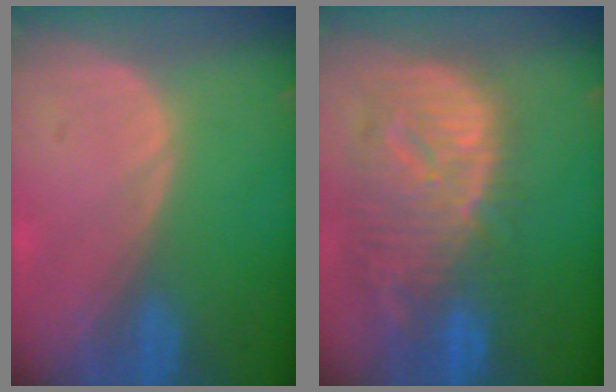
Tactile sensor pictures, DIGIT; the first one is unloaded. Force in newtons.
{"total": 12.5, "press": 10.8, "slide": 6.3}